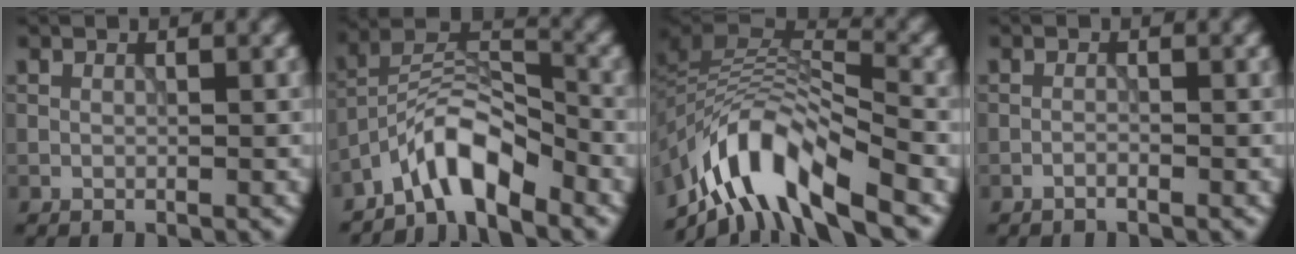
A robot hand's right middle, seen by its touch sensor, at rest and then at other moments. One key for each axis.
{"total": 6.0, "fx": -4.5, "fy": 1.8, "fz": 3.6, "tx": -0.058, "ty": 0.013, "tz": -0.090}
{"total": 9.5, "fx": -6.1, "fy": 3.6, "fz": 6.3, "tx": -0.095, "ty": 0.010, "tz": -0.120}
{"total": 0.6, "fx": -0.5, "fy": 0.0, "fz": 0.3, "tx": -0.004, "ty": 0.001, "tz": -0.011}